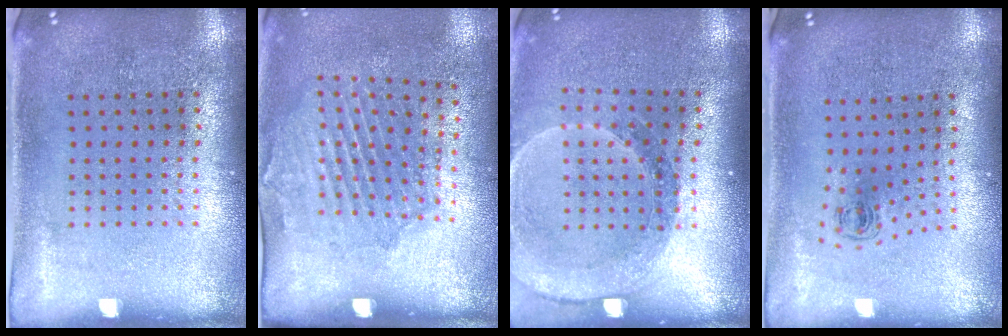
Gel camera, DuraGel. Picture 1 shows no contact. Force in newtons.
{"total": 1.8, "press": 1.3, "slide": 1.2}
{"total": 1.6, "press": 1.6, "slide": 0.1}
{"total": 0.6, "press": 0.3, "slide": 0.5}